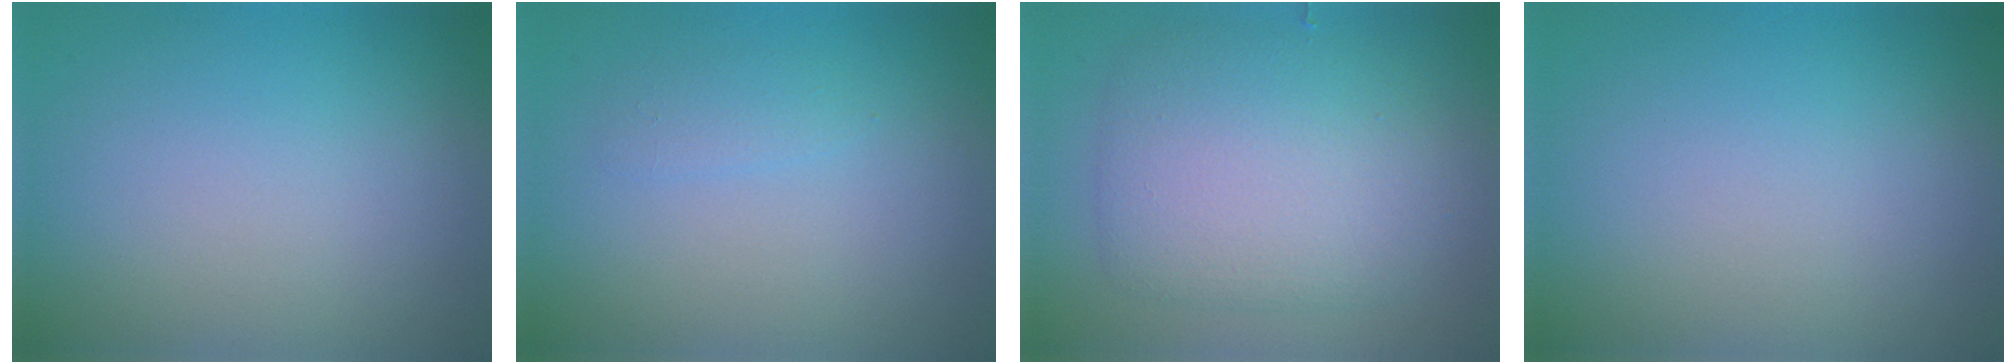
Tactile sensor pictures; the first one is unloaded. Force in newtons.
{"total": 1.0, "press": 1.0, "slide": 0.0}
{"total": 6.0, "press": 6.0, "slide": 0.1}
{"total": 0.0}